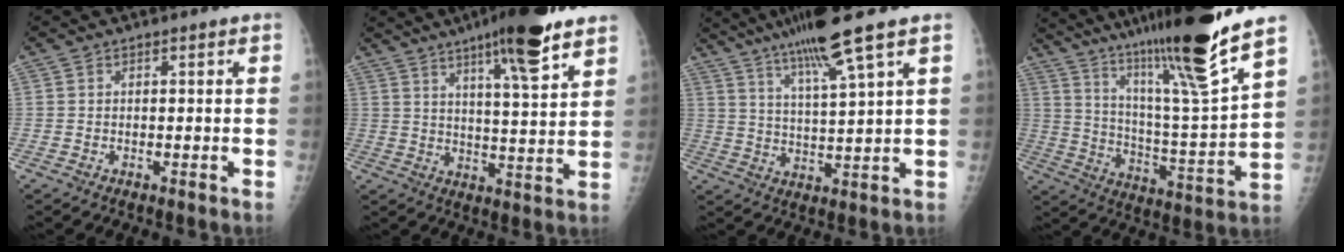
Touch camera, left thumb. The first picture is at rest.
{"total": 14.2, "force": [9.1, 2.4, 10.7], "torque": [-0.149, -0.045, 0.137]}
{"total": 12.3, "force": [8.0, 0.1, 9.4], "torque": [-0.172, -0.029, 0.142]}
{"total": 24.2, "force": [17.7, 0.6, 16.5], "torque": [-0.258, -0.088, 0.293]}